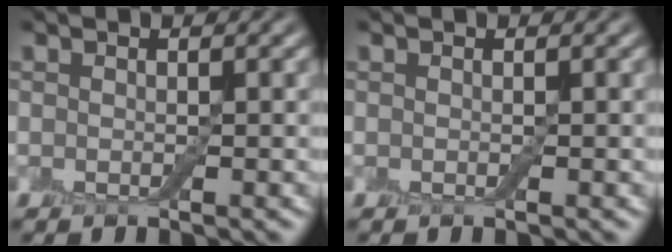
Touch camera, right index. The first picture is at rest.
{"total": 0.0}